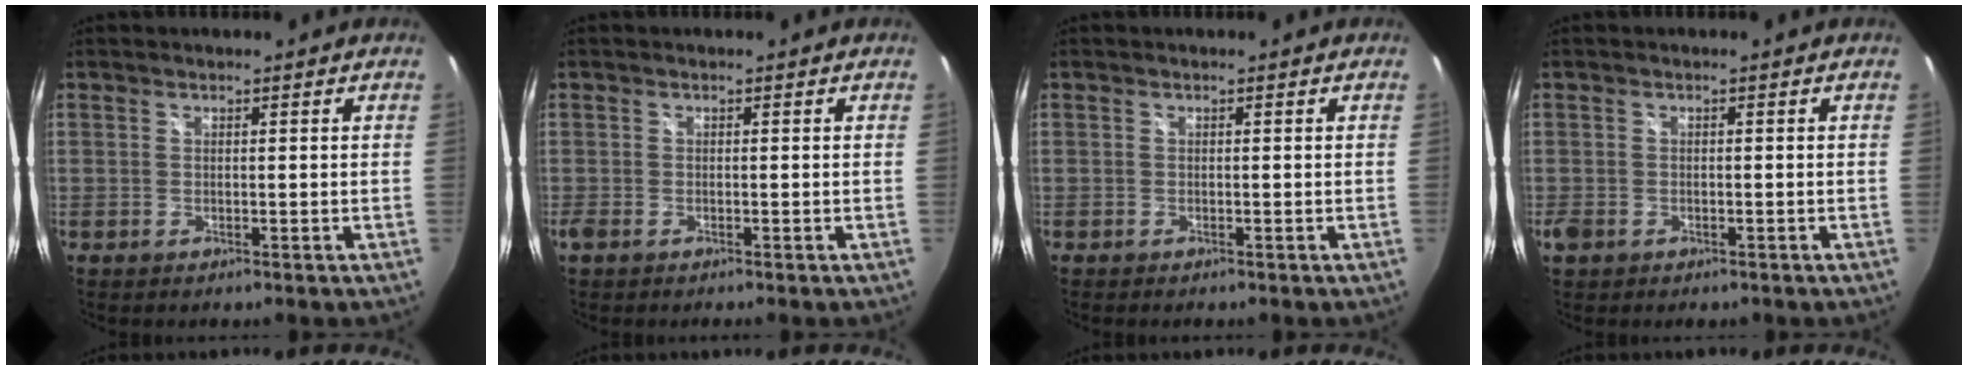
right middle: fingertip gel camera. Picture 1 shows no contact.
{"total": 1.1, "force": [-0.9, 0.2, 0.6], "torque": [-0.016, -0.004, -0.019]}
{"total": 0.0}
{"total": 2.9, "force": [-1.6, 1.9, 1.4], "torque": [-0.032, -0.006, -0.028]}